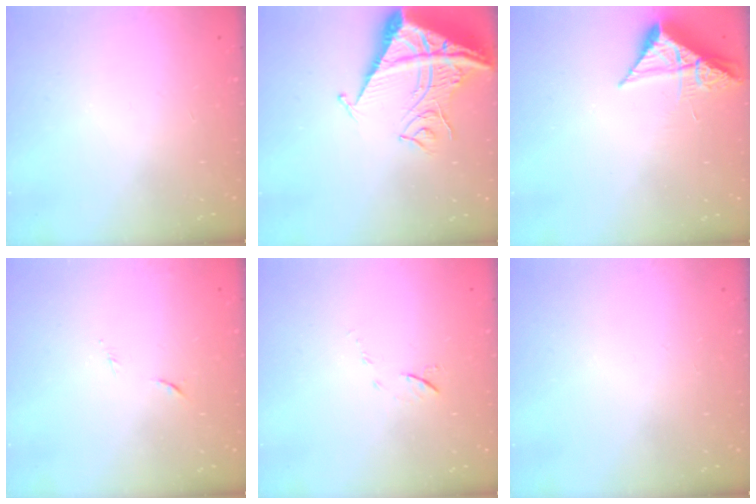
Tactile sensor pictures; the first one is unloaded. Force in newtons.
{"total": 11.9, "press": 11.8, "slide": 1.2}
{"total": 7.0, "press": 7.0, "slide": 0.3}
{"total": 5.4, "press": 5.3, "slide": 0.7}
{"total": 6.1, "press": 6.0, "slide": 0.9}
{"total": 0.0}